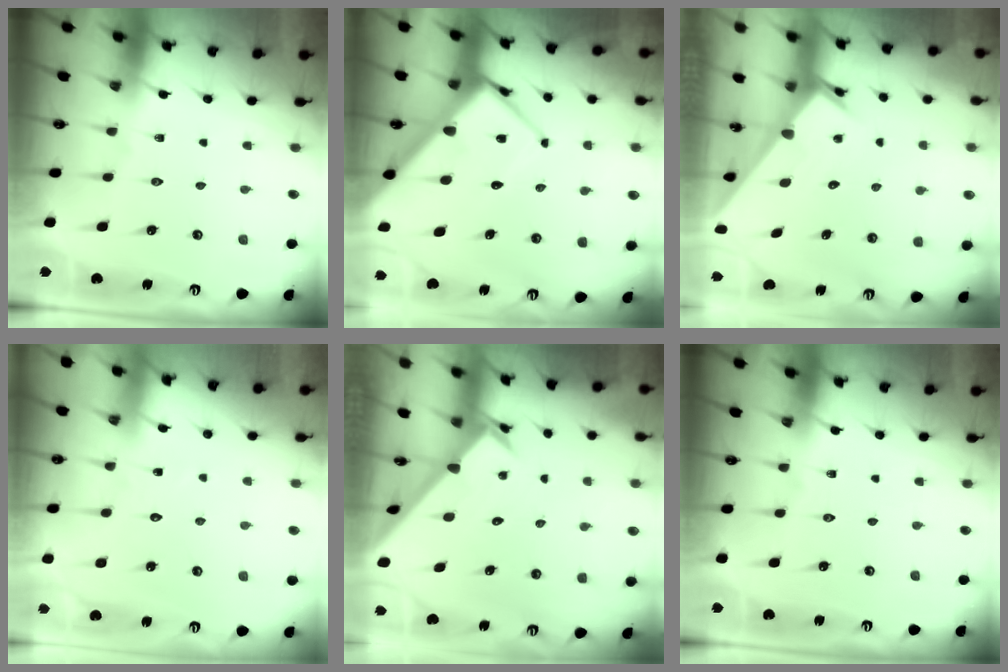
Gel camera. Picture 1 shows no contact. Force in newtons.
{"total": 11.8, "press": 11.7, "slide": 1.1}
{"total": 2.4, "press": 2.4, "slide": 0.1}
{"total": 5.1, "press": 5.1, "slide": 0.4}
{"total": 2.5, "press": 2.5, "slide": 0.2}
{"total": 0.0}